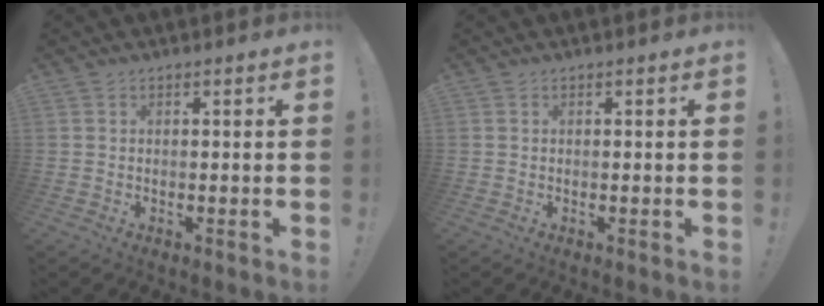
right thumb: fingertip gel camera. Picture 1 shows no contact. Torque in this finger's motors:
{"motor_torque": [-0.04, 0.04, 0.00, 0.00, 0.00]}